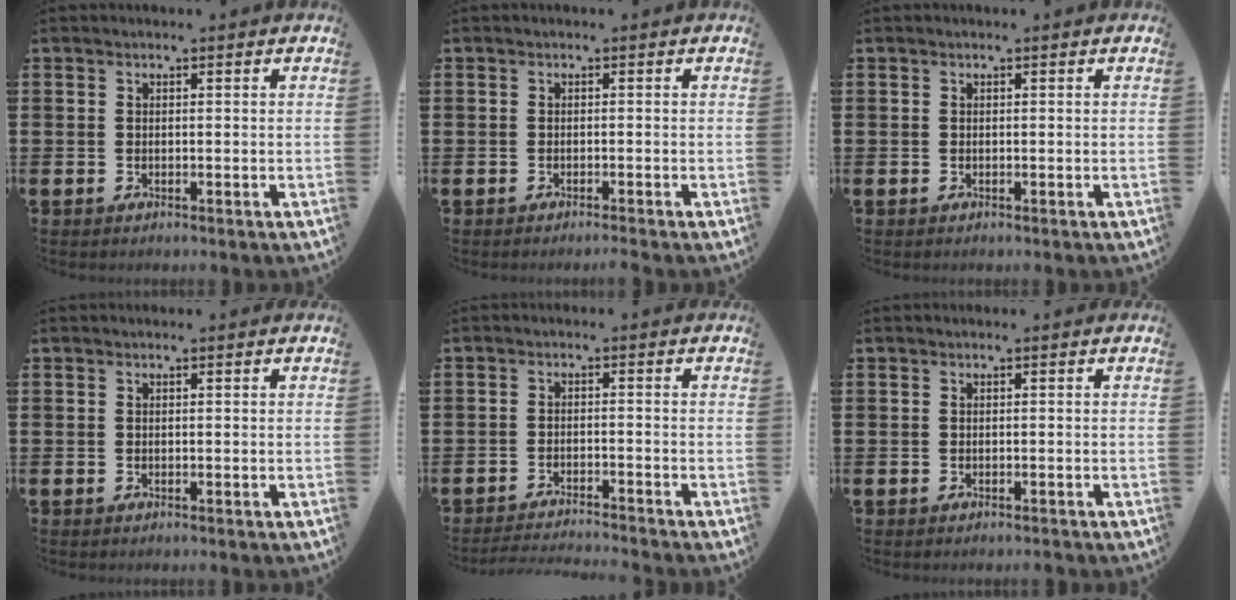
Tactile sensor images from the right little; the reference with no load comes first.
{"total": 0.6, "force": [-0.6, -0.2, 0.2], "torque": [-0.001, -0.003, -0.011]}
{"total": 0.0}
{"total": 0.0}
{"total": 2.2, "force": [-2.2, -0.2, 0.3], "torque": [-0.005, 0.002, -0.045]}
{"total": 0.0}